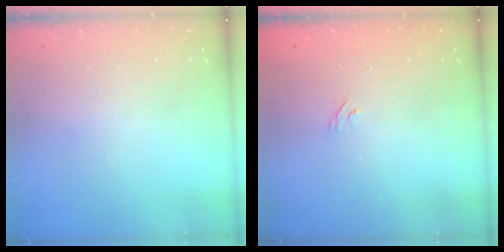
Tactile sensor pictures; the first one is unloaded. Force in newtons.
{"total": 2.2, "press": 1.9, "slide": 1.1}